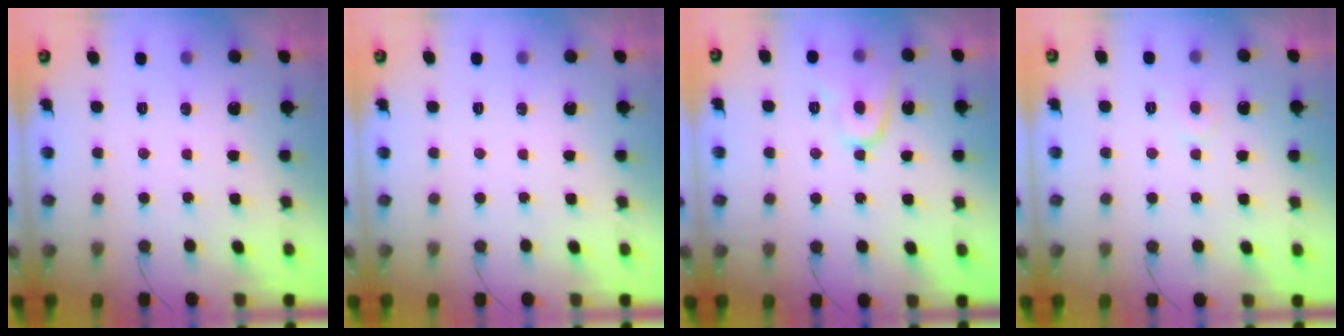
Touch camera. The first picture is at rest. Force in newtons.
{"total": 0.0}
{"total": 9.5, "press": 9.4, "slide": 1.0}
{"total": 4.1, "press": 4.0, "slide": 0.4}